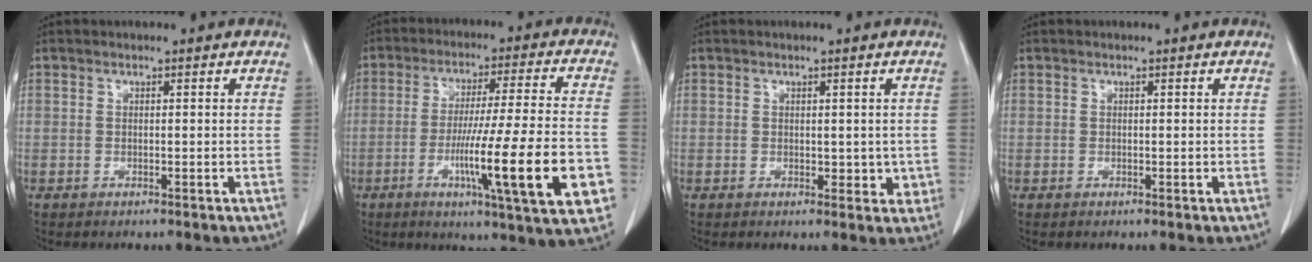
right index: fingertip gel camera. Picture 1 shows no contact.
{"total": 19.4, "force": [-5.9, 0.6, 18.5], "torque": [-0.245, -0.019, -0.086]}
{"total": 2.8, "force": [0.0, 1.9, 2.0], "torque": [-0.012, -0.002, 0.003]}
{"total": 0.0}